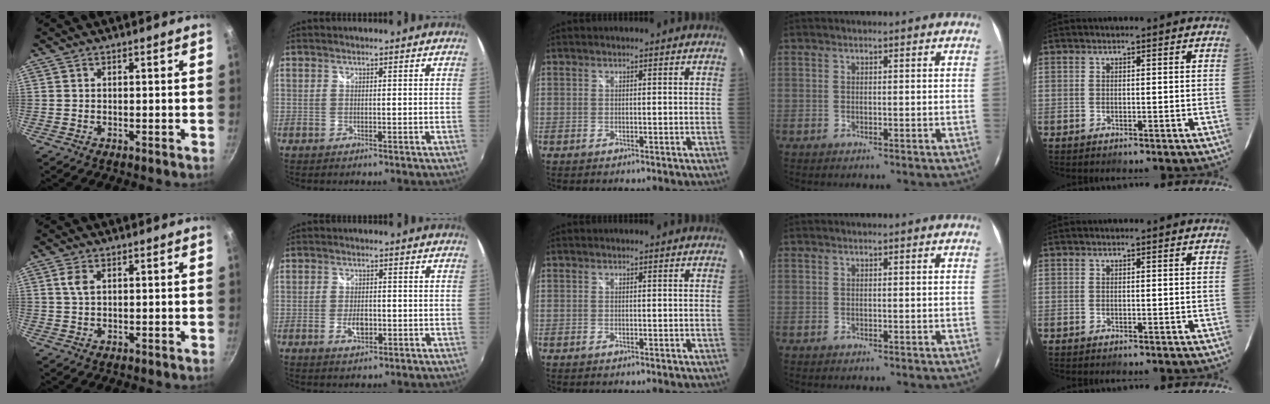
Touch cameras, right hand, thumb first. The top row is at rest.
{"thumb": {"total": 2.8, "force": [0.9, 1.6, 2.1], "torque": [-0.041, -0.002, 0.017]}, "index": {"total": 3.8, "force": [-1.2, 2.1, 3.0], "torque": [-0.059, -0.004, -0.020]}}